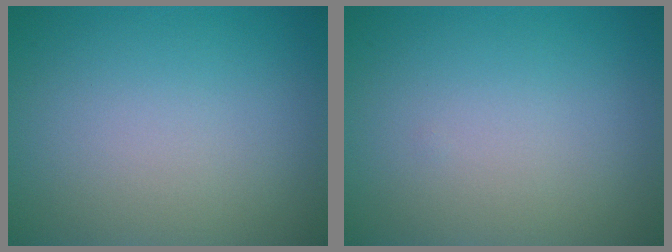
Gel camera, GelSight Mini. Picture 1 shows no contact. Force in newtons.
{"total": 0.0}